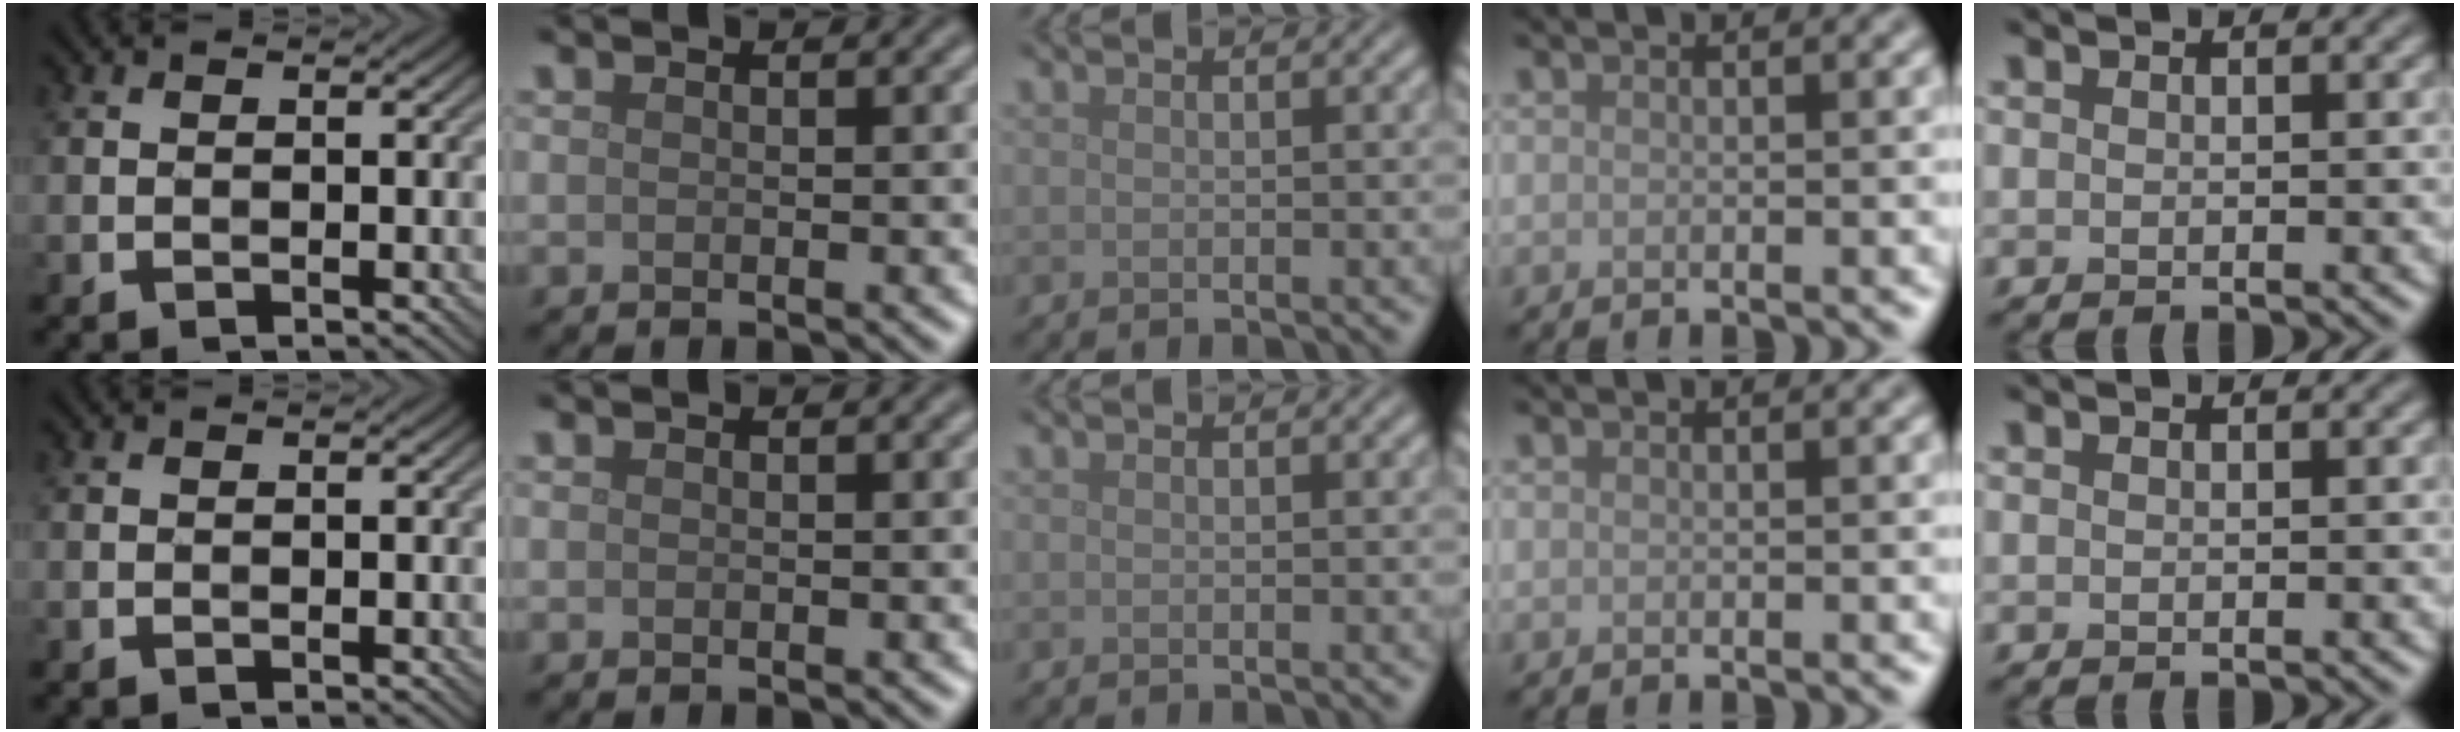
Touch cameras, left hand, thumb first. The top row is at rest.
{}